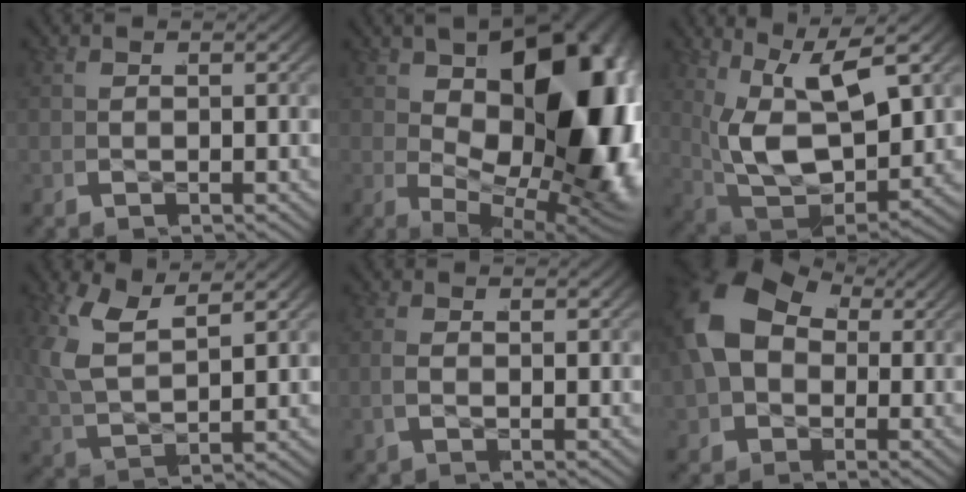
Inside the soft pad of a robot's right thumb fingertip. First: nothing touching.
{"total": 22.0, "force": [0.3, 12.3, 18.3], "torque": [-0.267, -0.068, 0.045]}
{"total": 12.4, "force": [0.8, 7.4, 9.9], "torque": [-0.217, -0.052, 0.040]}
{"total": 6.5, "force": [2.3, 4.1, 4.5], "torque": [-0.132, -0.016, 0.058]}
{"total": 0.9, "force": [-0.2, 0.5, 0.8], "torque": [-0.021, -0.001, -0.001]}
{"total": 13.2, "force": [1.8, 10.4, 7.8], "torque": [-0.190, -0.024, 0.041]}